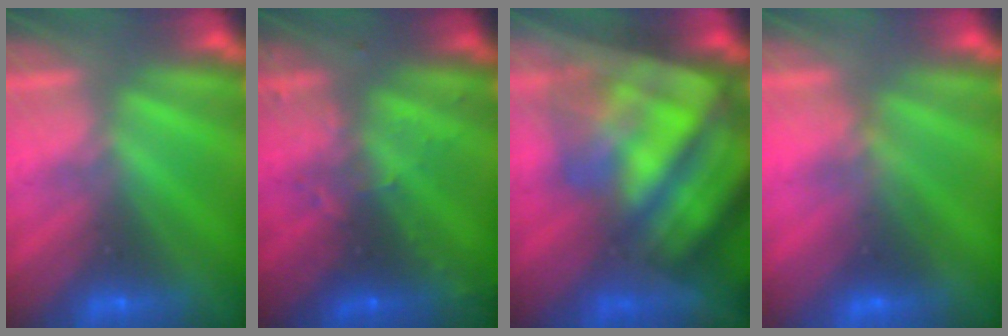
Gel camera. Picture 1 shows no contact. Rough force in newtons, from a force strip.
{"total": 3.0}
{"total": 11.0}
{"total": 2.9}